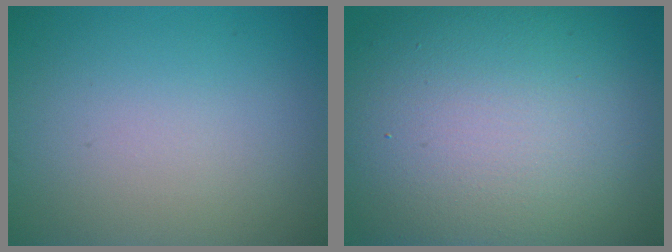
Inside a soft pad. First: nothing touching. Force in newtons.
{"total": 16.6, "press": 16.6, "slide": 0.9}